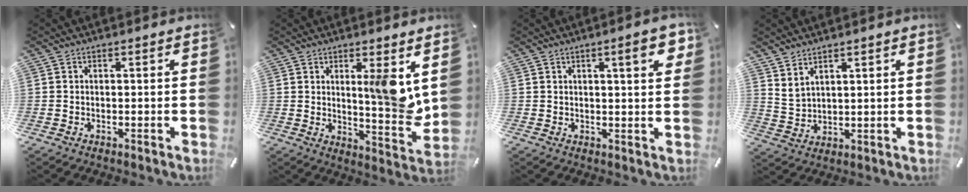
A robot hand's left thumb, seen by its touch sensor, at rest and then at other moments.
{"total": 10.0, "force": [3.3, 1.9, 9.3], "torque": [-0.121, -0.037, 0.047]}
{"total": 6.8, "force": [3.0, 1.5, 5.9], "torque": [-0.085, -0.005, 0.043]}
{"total": 3.4, "force": [3.1, 1.3, 0.4], "torque": [-0.016, -0.017, 0.061]}